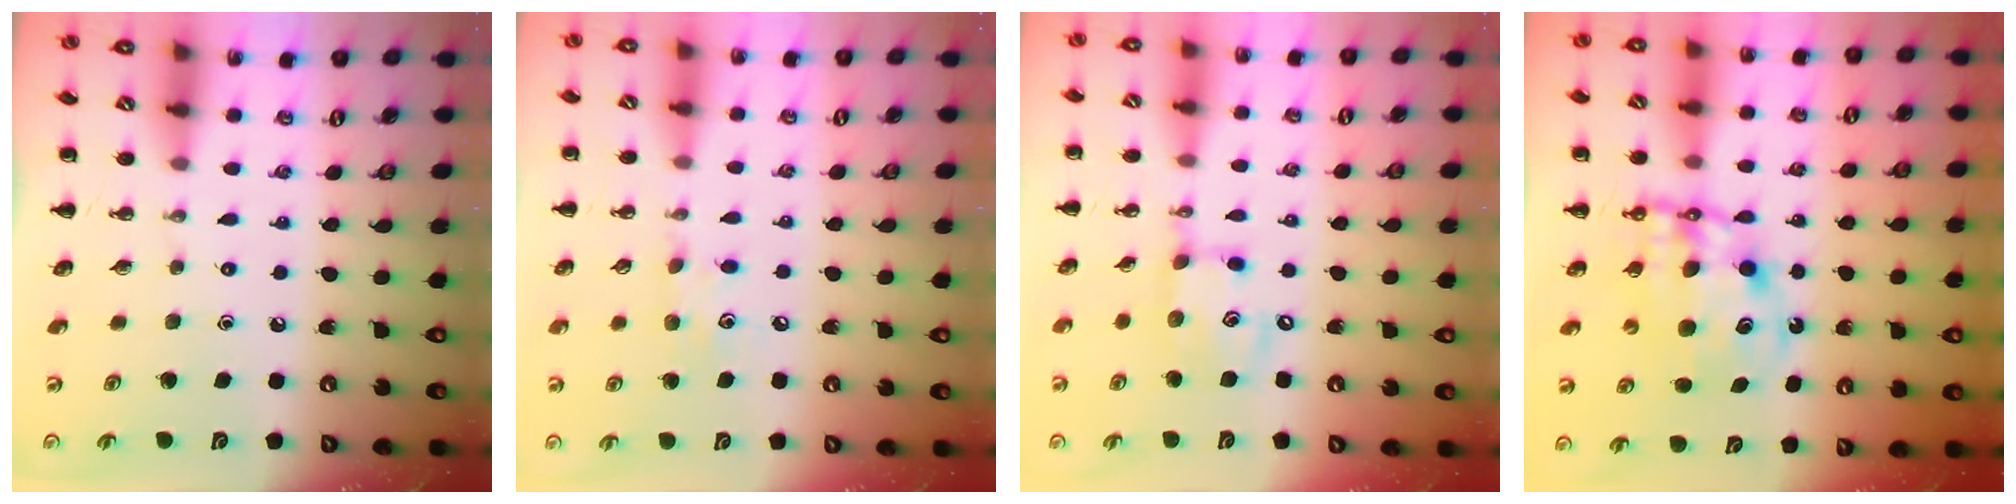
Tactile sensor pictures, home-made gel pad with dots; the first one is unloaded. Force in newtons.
{"total": 7.8, "press": 7.7, "slide": 1.1}
{"total": 10.5, "press": 10.4, "slide": 1.6}
{"total": 10.8, "press": 10.4, "slide": 2.8}